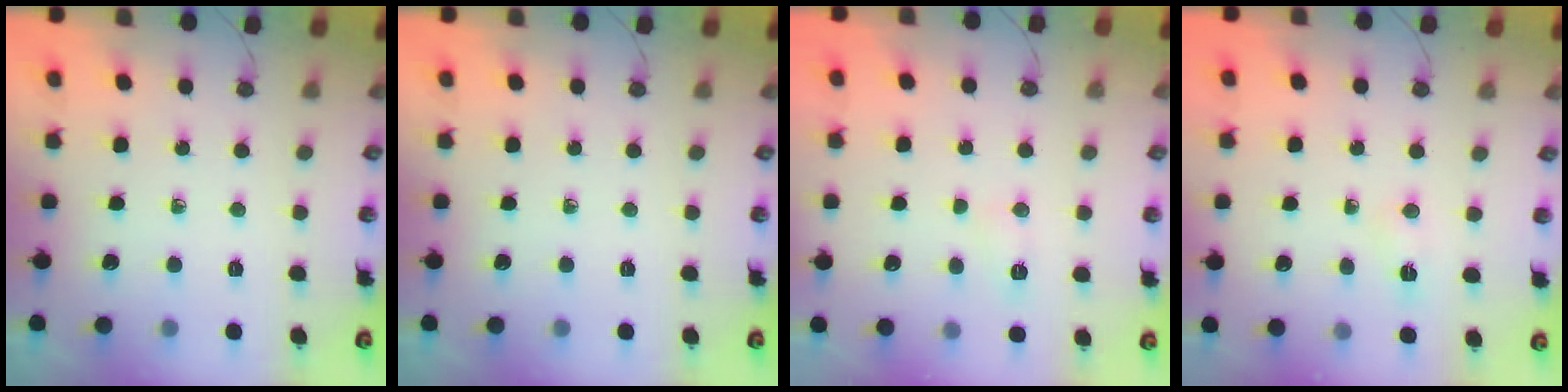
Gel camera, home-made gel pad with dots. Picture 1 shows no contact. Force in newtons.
{"total": 0.0}
{"total": 6.7, "press": 6.7, "slide": 0.6}
{"total": 2.9, "press": 2.9, "slide": 0.4}